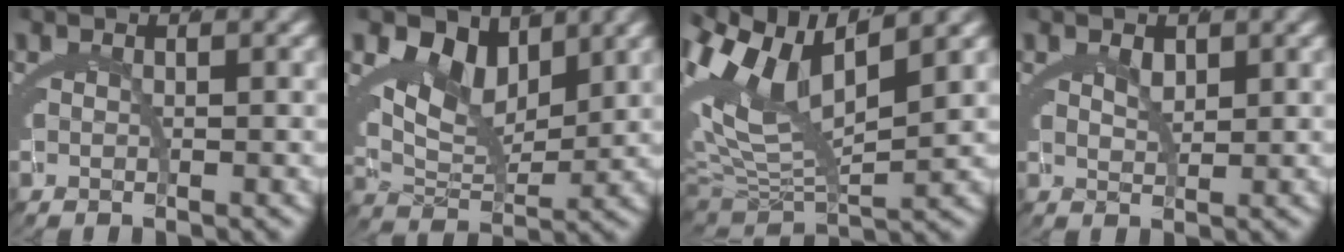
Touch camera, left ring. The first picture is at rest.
{"total": 9.6, "force": [2.5, 7.2, 5.8], "torque": [-0.118, -0.013, 0.036]}
{"total": 10.6, "force": [3.0, 6.0, 8.2], "torque": [-0.170, -0.007, 0.053]}
{"total": 1.2, "force": [0.7, 0.5, 0.8], "torque": [-0.015, -0.014, 0.021]}